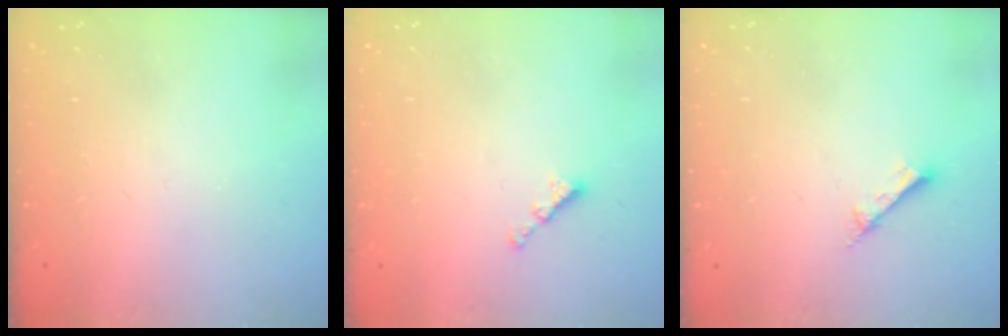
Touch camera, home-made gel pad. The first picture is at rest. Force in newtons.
{"total": 2.2, "press": 2.2, "slide": 0.5}
{"total": 2.7, "press": 2.7, "slide": 0.2}